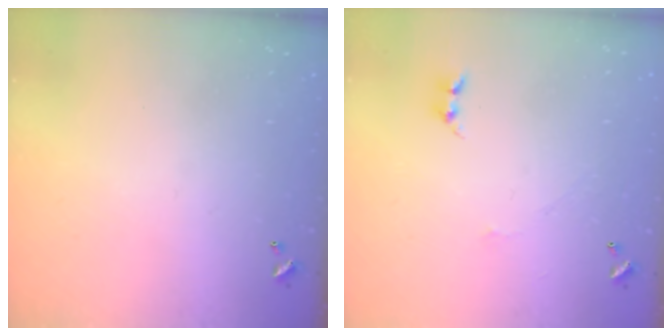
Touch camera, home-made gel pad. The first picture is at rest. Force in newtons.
{"total": 0.9, "press": 0.8, "slide": 0.4}